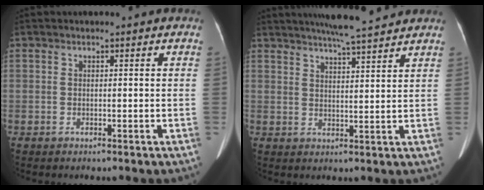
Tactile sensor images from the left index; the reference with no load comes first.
{"total": 9.9, "force": [8.8, 0.3, 4.5], "torque": [-0.073, 0.016, 0.123]}